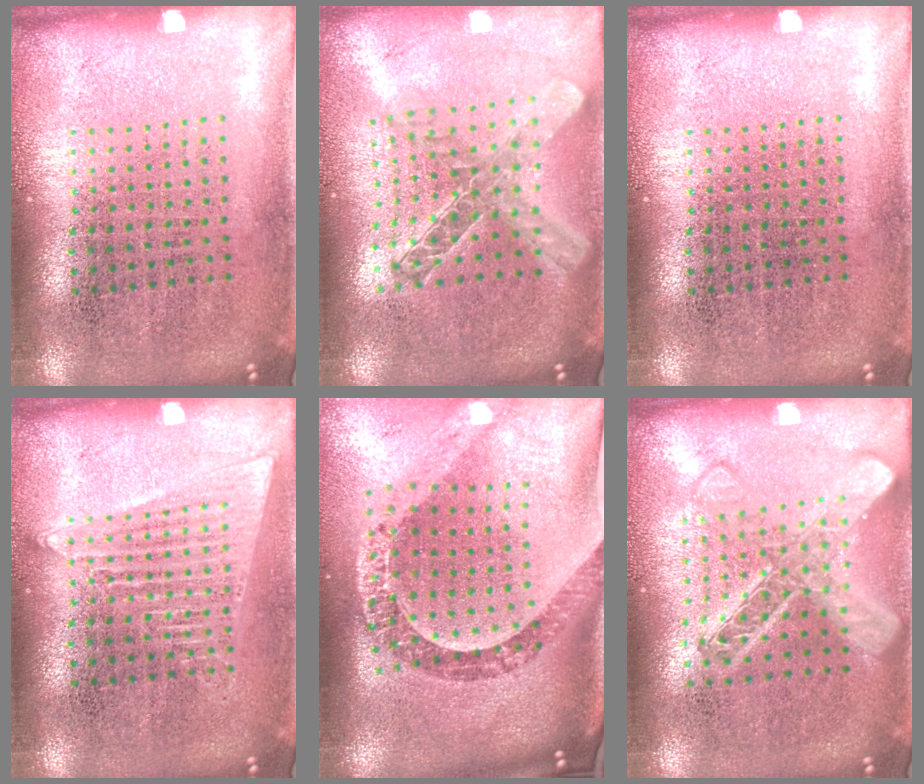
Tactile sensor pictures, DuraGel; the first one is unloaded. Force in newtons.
{"total": 1.9, "press": 1.7, "slide": 1.0}
{"total": 0.0}
{"total": 1.9, "press": 1.9, "slide": 0.2}
{"total": 2.5, "press": 2.0, "slide": 1.5}
{"total": 2.4, "press": 2.4, "slide": 0.4}